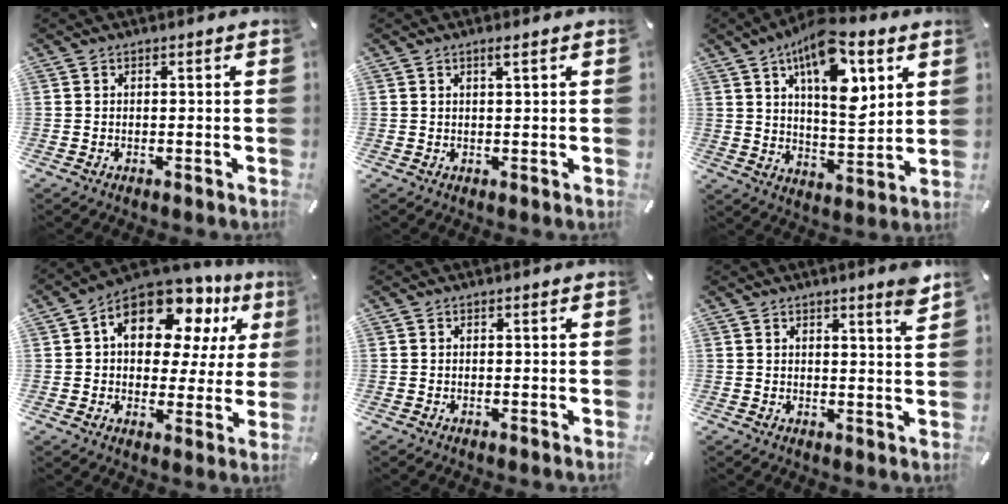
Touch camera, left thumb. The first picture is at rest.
{"total": 1.3, "force": [0.9, 0.1, 1.0], "torque": [-0.022, -0.001, 0.015]}
{"total": 15.7, "force": [8.5, 7.0, 11.2], "torque": [-0.183, -0.036, 0.140]}
{"total": 16.5, "force": [8.1, 10.0, 10.4], "torque": [-0.156, -0.040, 0.140]}
{"total": 0.0}
{"total": 3.9, "force": [2.9, -0.3, 2.6], "torque": [-0.041, -0.019, 0.046]}